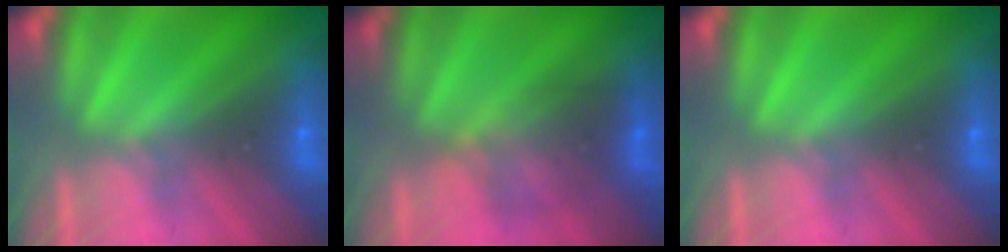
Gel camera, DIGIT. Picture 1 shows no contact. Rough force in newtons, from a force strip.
{"total": 2.4}
{"total": 0.0}